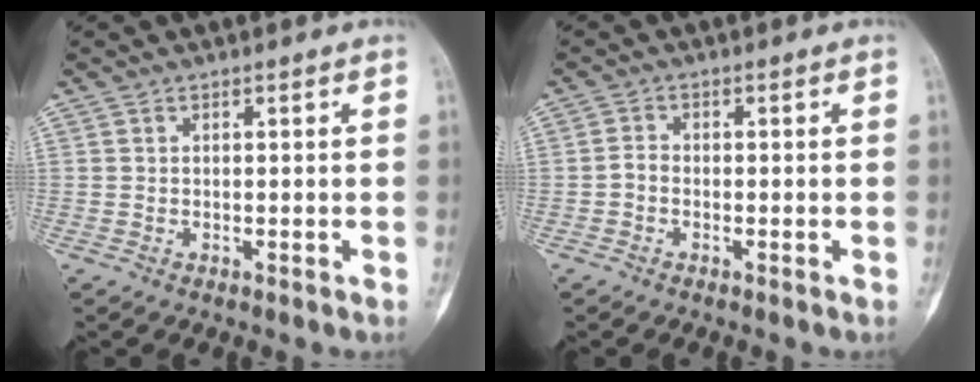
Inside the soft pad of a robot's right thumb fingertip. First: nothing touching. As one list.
[{"total": 1.7, "force": [-0.7, 1.2, 0.9], "torque": [-0.008, 0.004, -0.022]}]